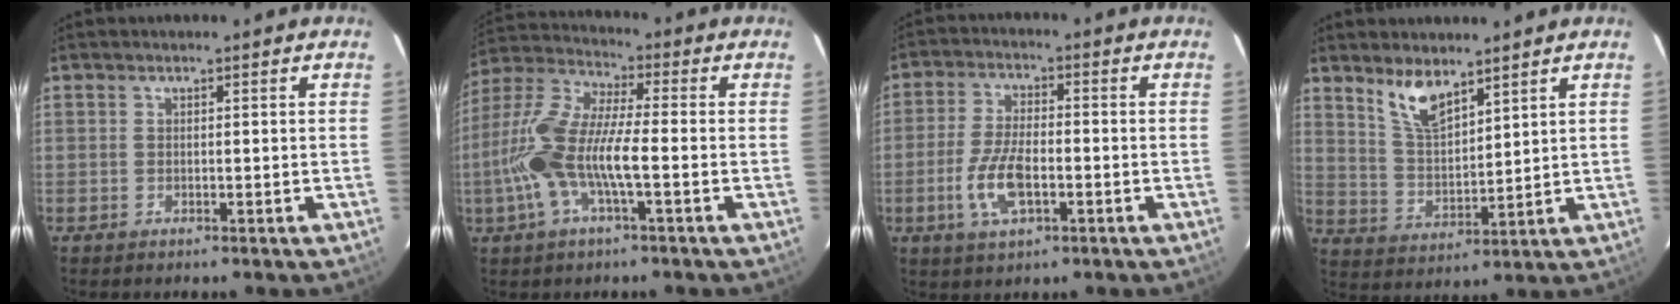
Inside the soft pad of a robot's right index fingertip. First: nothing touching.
{"total": 13.7, "force": [-3.2, 3.2, 12.9], "torque": [-0.274, 0.001, -0.066]}
{"total": 8.7, "force": [-2.9, 3.7, 7.3], "torque": [-0.156, -0.003, -0.053]}
{"total": 7.7, "force": [5.7, 2.6, 4.5], "torque": [-0.084, -0.003, 0.120]}